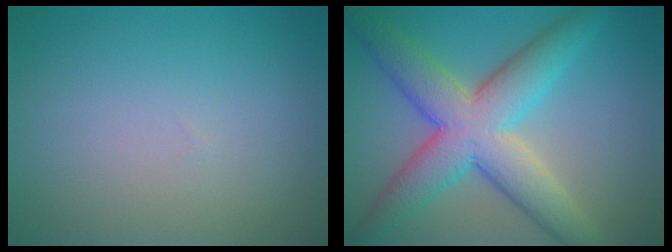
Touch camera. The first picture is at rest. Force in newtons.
{"total": 8.7, "press": 8.7, "slide": 0.4}